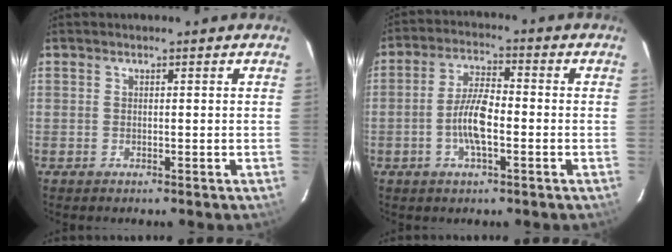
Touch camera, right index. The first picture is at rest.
{"total": 7.2, "force": [-2.0, 2.1, 6.6], "torque": [-0.133, 0.008, -0.040]}